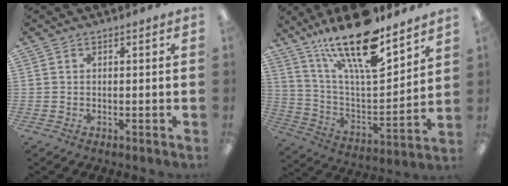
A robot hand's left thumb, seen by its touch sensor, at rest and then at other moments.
{"total": 23.1, "force": [16.4, 7.4, 14.6], "torque": [-0.252, -0.101, 0.277]}